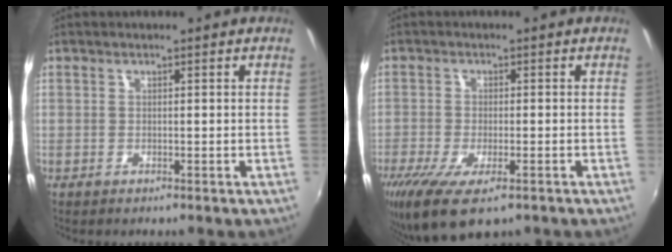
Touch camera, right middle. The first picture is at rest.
{"total": 10.6, "force": [-6.6, 3.7, 7.5], "torque": [-0.164, -0.045, -0.109]}